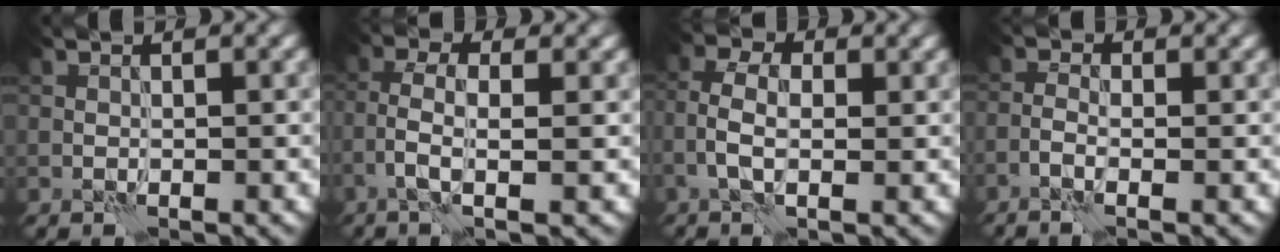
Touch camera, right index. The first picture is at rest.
{"total": 3.8, "force": [-1.1, 1.1, 3.5], "torque": [-0.079, 0.005, -0.026]}
{"total": 3.6, "force": [-0.6, 1.8, 3.1], "torque": [-0.081, 0.001, -0.011]}
{"total": 2.2, "force": [-1.1, 0.7, 1.9], "torque": [-0.050, -0.003, -0.023]}